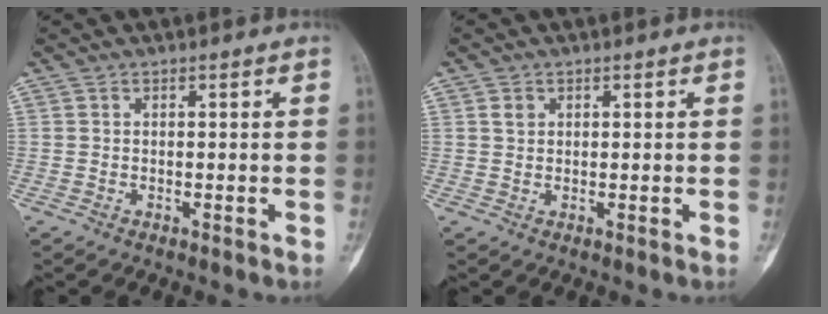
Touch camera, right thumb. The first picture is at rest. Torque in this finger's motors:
{"motor_torque": [-0.34, 0.26, -0.04, 0.09, 0.00]}